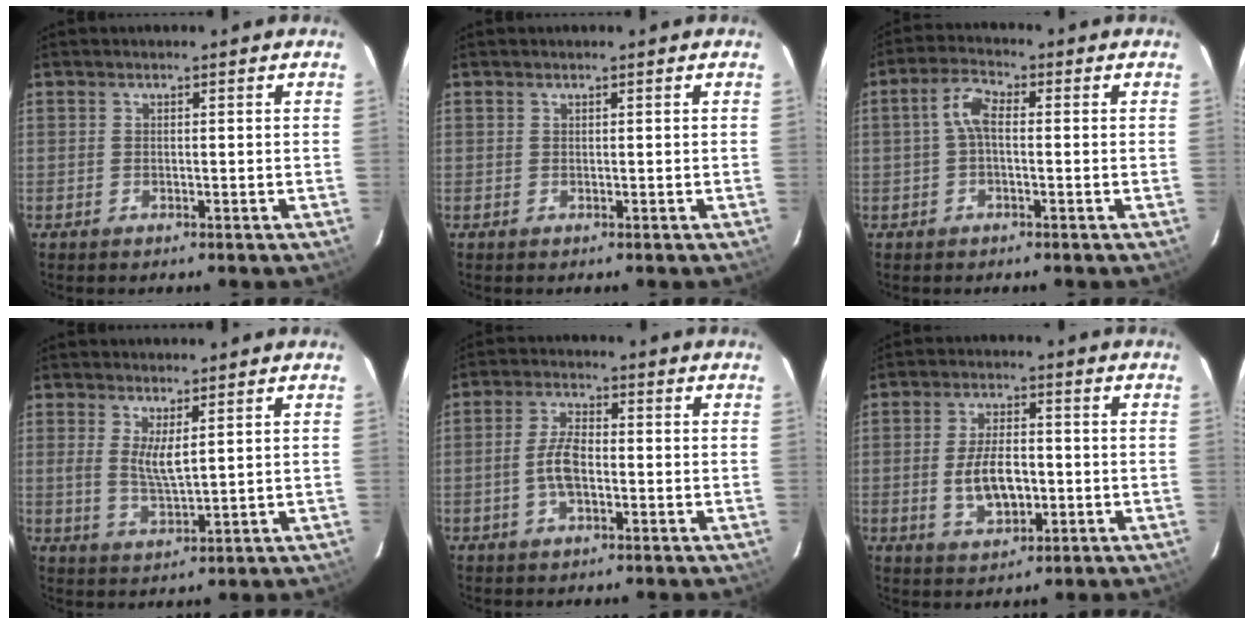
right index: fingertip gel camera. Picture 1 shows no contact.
{"total": 0.0}
{"total": 4.3, "force": [-0.1, 1.9, 3.9], "torque": [-0.082, 0.017, -0.003]}
{"total": 4.6, "force": [1.7, 1.1, 4.1], "torque": [-0.076, -0.011, 0.033]}
{"total": 5.6, "force": [-1.3, 2.6, 4.8], "torque": [-0.100, 0.008, -0.023]}
{"total": 8.5, "force": [-1.3, 4.4, 7.1], "torque": [-0.139, -0.001, -0.016]}